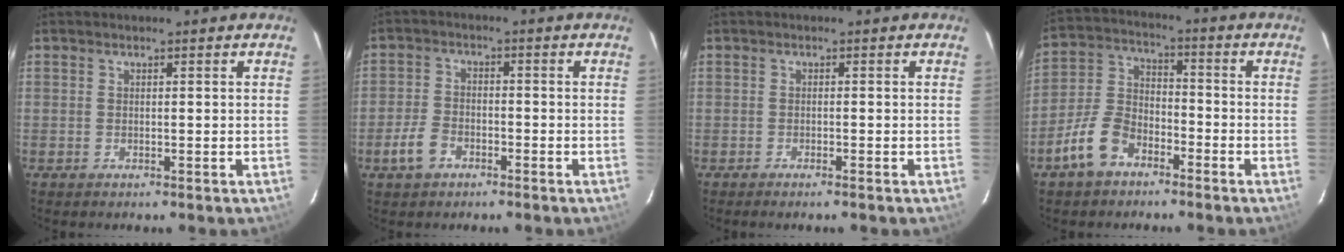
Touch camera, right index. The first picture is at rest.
{"total": 7.3, "force": [-4.3, 4.4, 3.9], "torque": [-0.093, 0.009, -0.081]}
{"total": 1.0, "force": [-0.9, -0.1, 0.5], "torque": [-0.009, 0.001, -0.016]}
{"total": 9.7, "force": [-6.2, 5.6, 5.0], "torque": [-0.114, 0.020, -0.119]}